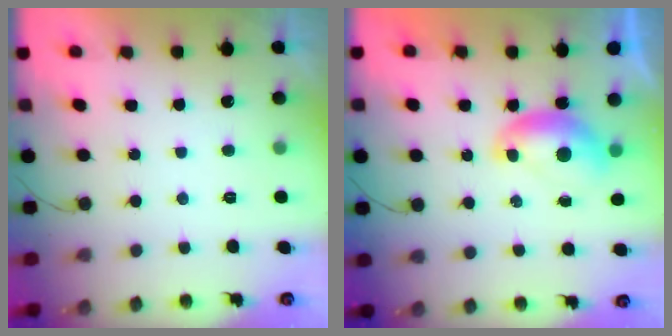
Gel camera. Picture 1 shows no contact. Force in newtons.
{"total": 7.6, "press": 7.5, "slide": 1.2}